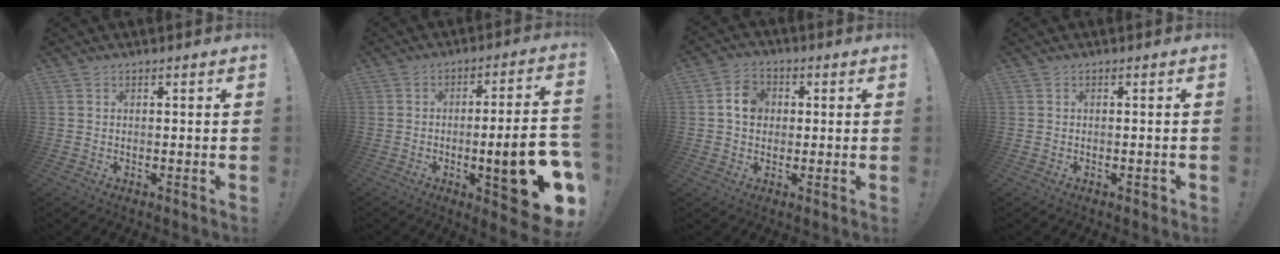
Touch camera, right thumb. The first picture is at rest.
{"total": 18.4, "force": [-5.5, 3.9, 17.1], "torque": [-0.231, 0.016, -0.073]}
{"total": 7.2, "force": [1.0, 6.0, 4.0], "torque": [-0.063, 0.014, 0.020]}
{"total": 1.0, "force": [-0.7, 0.4, 0.6], "torque": [-0.015, 0.007, -0.009]}